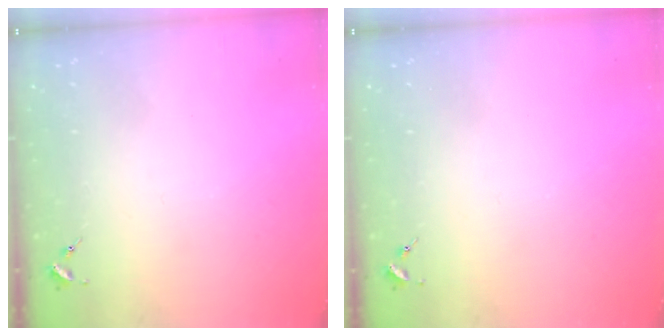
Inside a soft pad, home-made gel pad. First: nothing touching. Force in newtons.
{"total": 0.0}